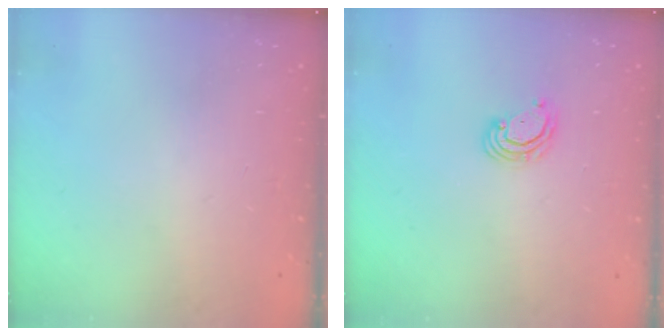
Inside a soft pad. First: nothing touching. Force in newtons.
{"total": 3.8, "press": 3.8, "slide": 0.3}